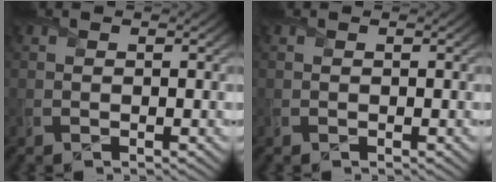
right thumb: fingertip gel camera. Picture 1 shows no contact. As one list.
[{"total": 0.0}]